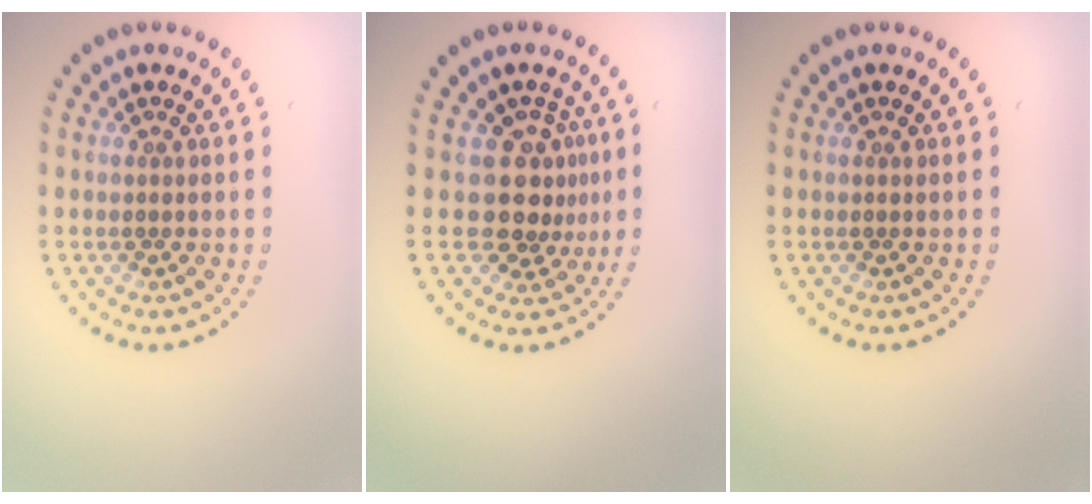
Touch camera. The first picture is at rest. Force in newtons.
{"total": 3.6, "press": 2.6, "slide": 2.4}
{"total": 0.0}